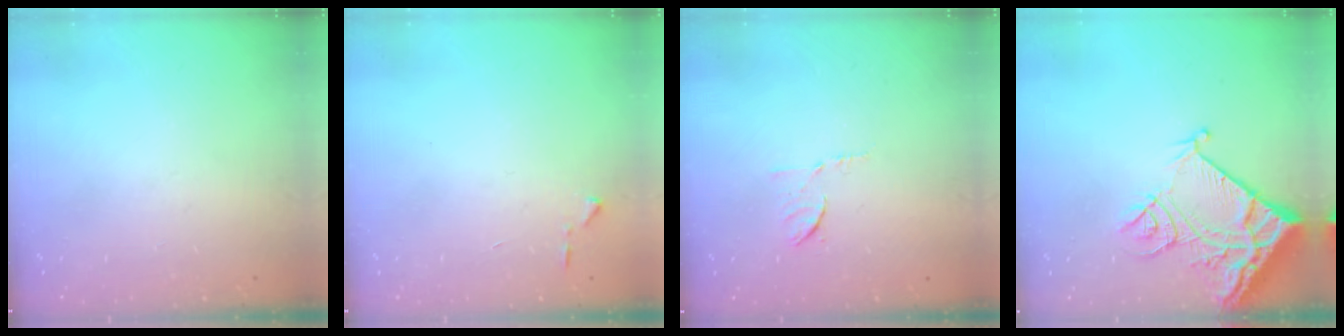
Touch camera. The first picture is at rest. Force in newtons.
{"total": 3.9, "press": 3.9, "slide": 0.5}
{"total": 6.1, "press": 6.1, "slide": 0.7}
{"total": 13.6, "press": 13.5, "slide": 1.7}